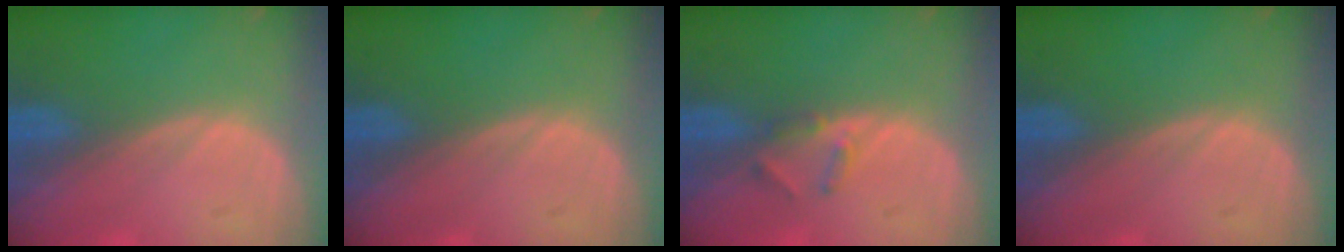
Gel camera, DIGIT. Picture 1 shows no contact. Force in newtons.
{"total": 0.0}
{"total": 2.3, "press": 2.1, "slide": 0.9}
{"total": 0.0}